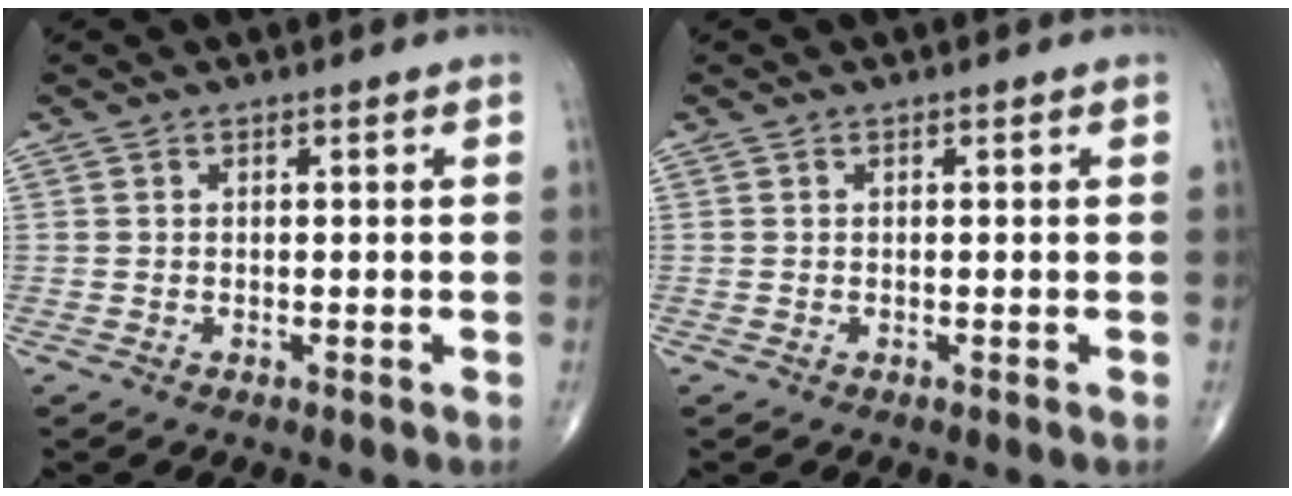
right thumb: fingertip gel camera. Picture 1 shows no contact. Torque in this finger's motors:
{"motor_torque": [-0.03, 0.03, -0.08, -0.08, 0.00]}